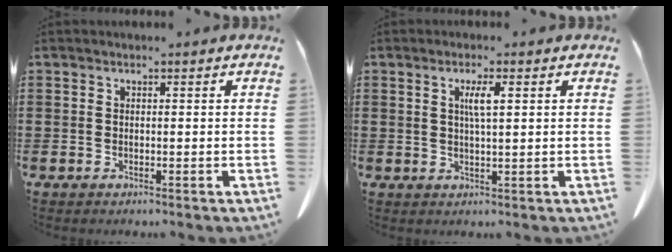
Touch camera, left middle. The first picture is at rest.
{"total": 2.8, "force": [0.8, 0.3, 2.7], "torque": [-0.055, 0.002, 0.012]}